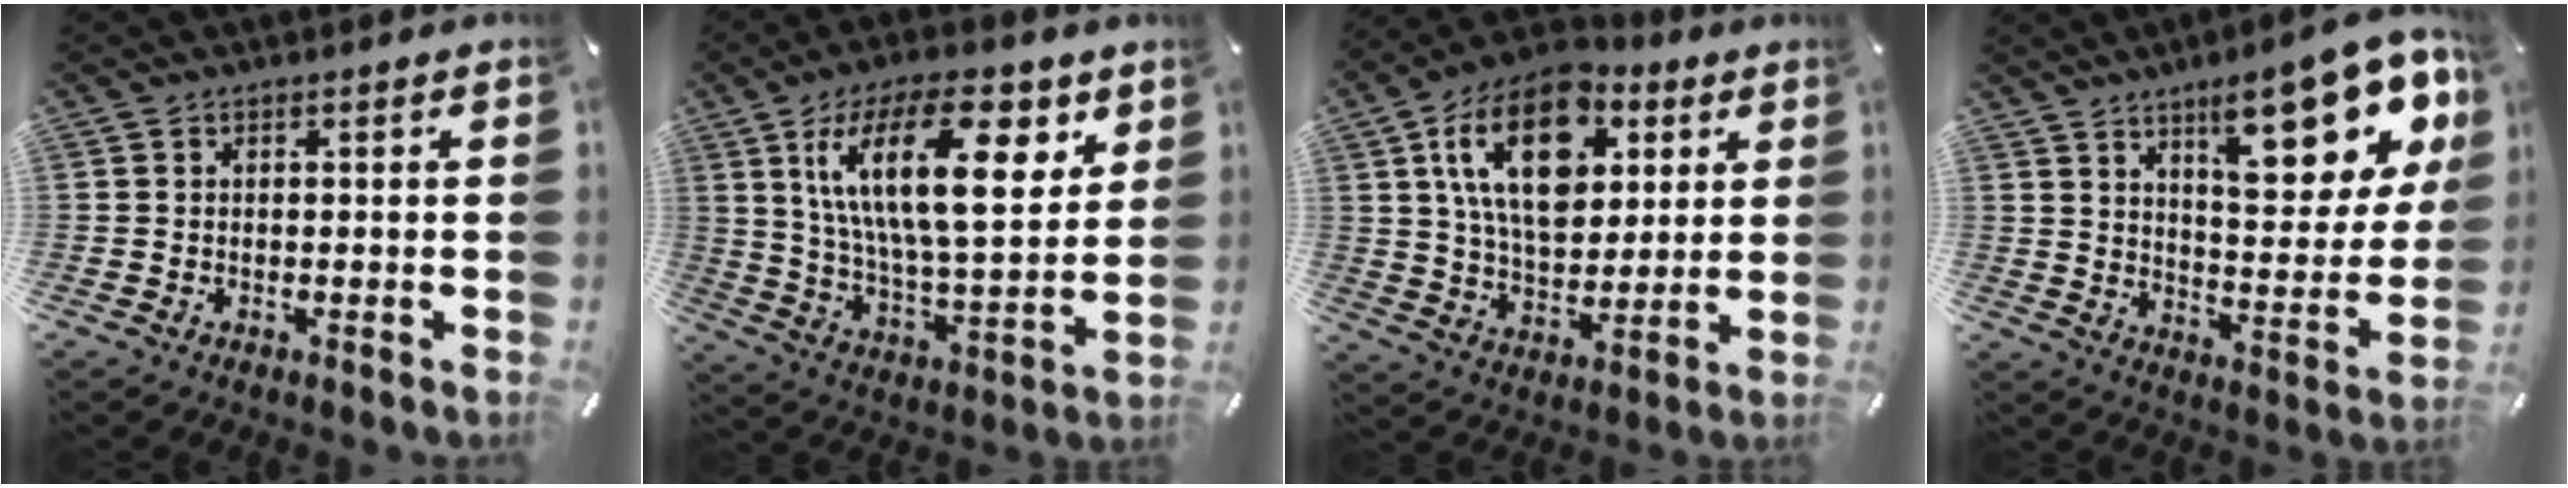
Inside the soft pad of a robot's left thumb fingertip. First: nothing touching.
{"total": 21.8, "force": [9.3, 9.0, 17.5], "torque": [-0.308, -0.025, 0.143]}
{"total": 19.2, "force": [7.1, 12.4, 12.9], "torque": [-0.235, -0.013, 0.122]}
{"total": 20.8, "force": [12.5, 7.7, 14.7], "torque": [-0.183, -0.084, 0.196]}